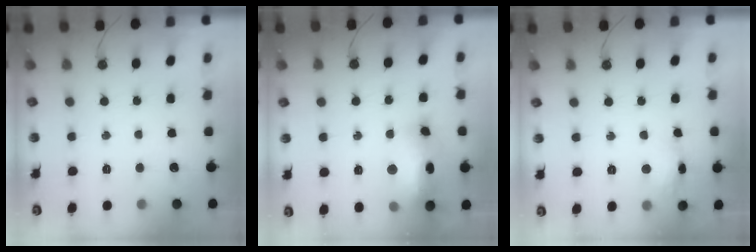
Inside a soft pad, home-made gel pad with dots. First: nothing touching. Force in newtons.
{"total": 16.8, "press": 16.7, "slide": 1.8}
{"total": 10.1, "press": 10.0, "slide": 0.5}